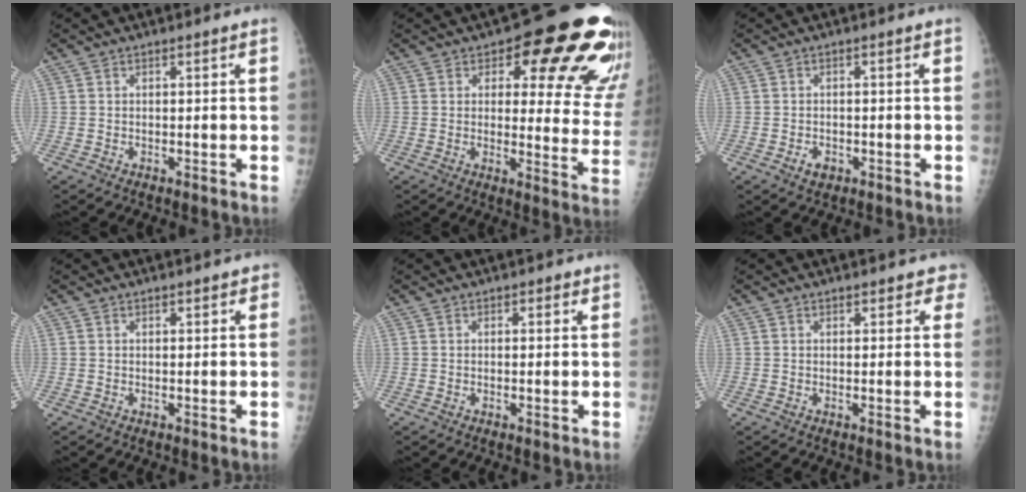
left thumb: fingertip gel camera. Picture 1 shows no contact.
{"total": 19.9, "force": [11.0, 8.7, 14.1], "torque": [-0.117, -0.058, 0.117]}
{"total": 2.0, "force": [-0.8, 1.5, 1.1], "torque": [-0.014, 0.002, -0.008]}
{"total": 1.3, "force": [0.9, 0.6, 0.6], "torque": [0.000, -0.002, 0.008]}
{"total": 1.1, "force": [0.7, 0.6, 0.5], "torque": [0.003, -0.003, 0.005]}
{"total": 2.9, "force": [2.4, 1.4, 0.9], "torque": [0.024, -0.004, 0.018]}